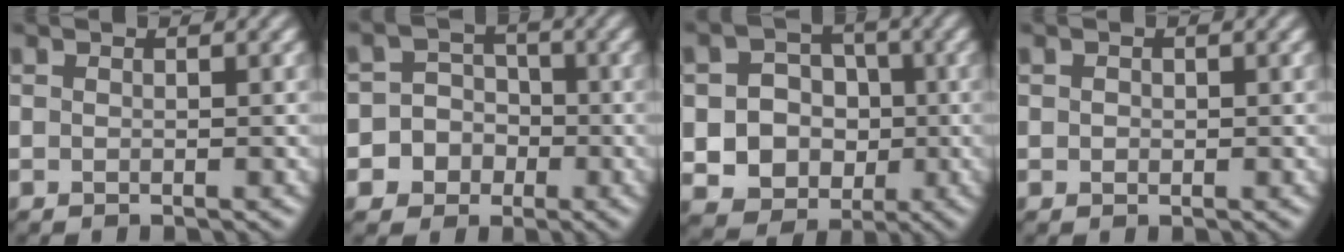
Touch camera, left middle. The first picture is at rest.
{"total": 6.5, "force": [-3.1, 5.6, 0.3], "torque": [-0.003, 0.004, -0.073]}
{"total": 7.3, "force": [-1.7, 6.6, 2.7], "torque": [-0.051, 0.000, -0.045]}
{"total": 0.7, "force": [0.1, 0.6, 0.3], "torque": [-0.002, 0.000, 0.001]}